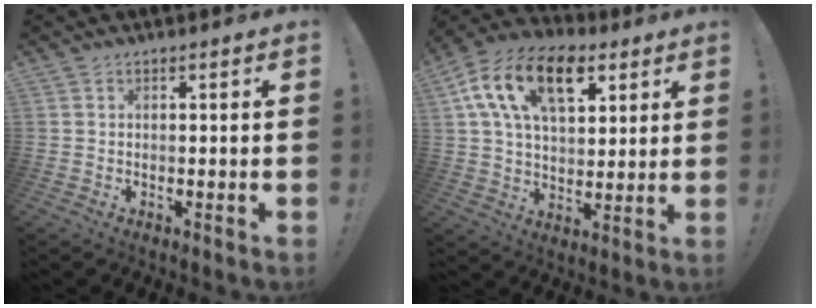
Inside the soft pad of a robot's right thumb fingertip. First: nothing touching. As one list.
[{"total": 18.9, "force": [8.6, 11.1, 12.7], "torque": [-0.210, -0.022, 0.154]}]